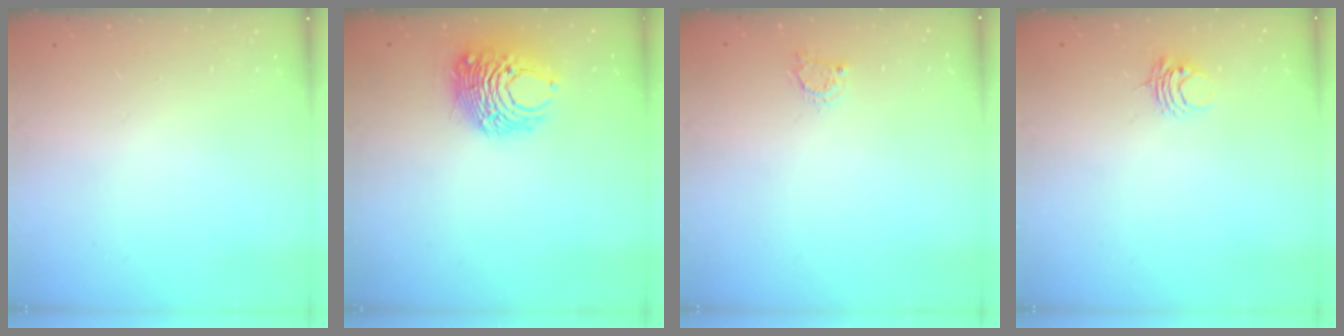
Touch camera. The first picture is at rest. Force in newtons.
{"total": 10.7, "press": 10.7, "slide": 0.7}
{"total": 3.1, "press": 3.1, "slide": 0.4}
{"total": 4.3, "press": 4.3, "slide": 0.5}